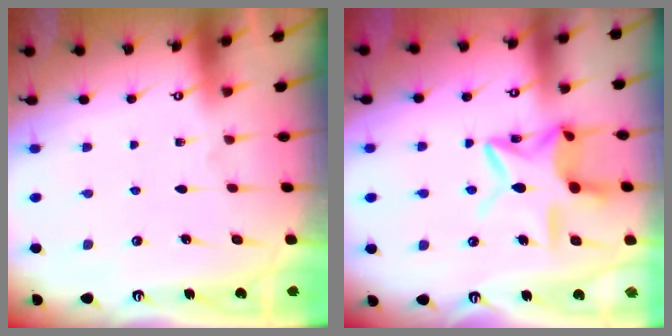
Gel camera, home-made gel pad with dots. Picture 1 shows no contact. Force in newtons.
{"total": 15.2, "press": 15.2, "slide": 1.1}